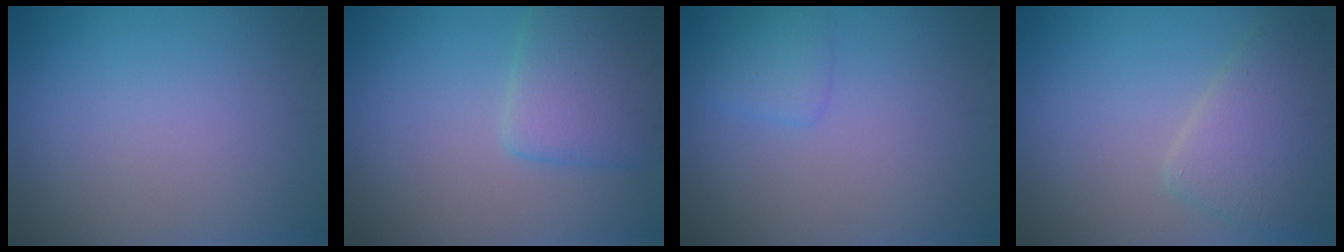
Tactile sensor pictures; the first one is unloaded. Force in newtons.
{"total": 4.4, "press": 4.4, "slide": 0.4}
{"total": 1.6, "press": 1.6, "slide": 0.0}
{"total": 4.4, "press": 4.4, "slide": 0.3}